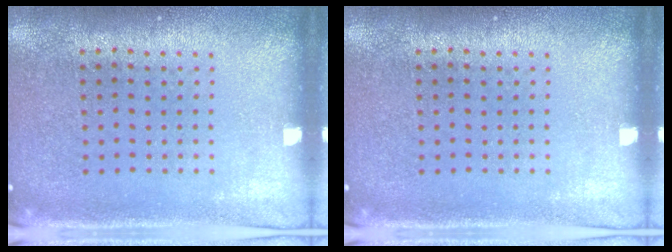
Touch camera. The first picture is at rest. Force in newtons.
{"total": 0.0}